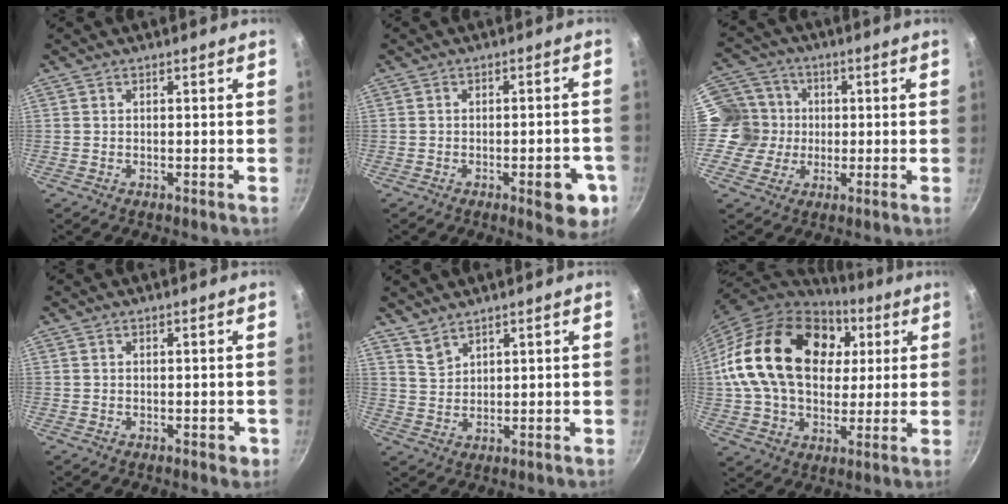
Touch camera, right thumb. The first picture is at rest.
{"total": 8.0, "force": [-3.1, 3.1, 6.7], "torque": [-0.057, 0.016, -0.035]}
{"total": 9.6, "force": [-0.2, 9.3, 2.5], "torque": [-0.016, 0.018, -0.024]}
{"total": 1.8, "force": [-0.5, 1.0, 1.3], "torque": [-0.007, 0.004, -0.005]}
{"total": 3.4, "force": [3.0, 1.2, 1.0], "torque": [-0.020, -0.016, 0.066]}
{"total": 27.2, "force": [6.2, 18.8, 18.7], "torque": [-0.323, 0.014, 0.106]}